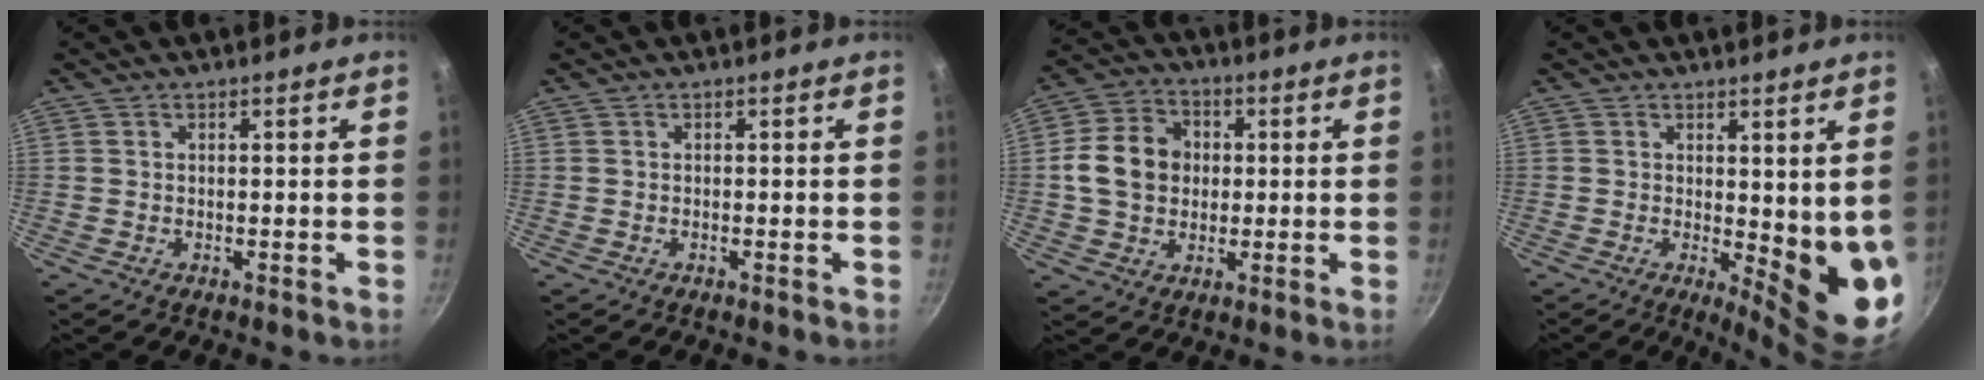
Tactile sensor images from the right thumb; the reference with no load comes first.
{"total": 0.0}
{"total": 12.6, "force": [0.0, 10.1, 7.5], "torque": [-0.107, 0.023, -0.017]}
{"total": 10.1, "force": [0.5, 3.4, 9.5], "torque": [-0.097, -0.027, 0.014]}